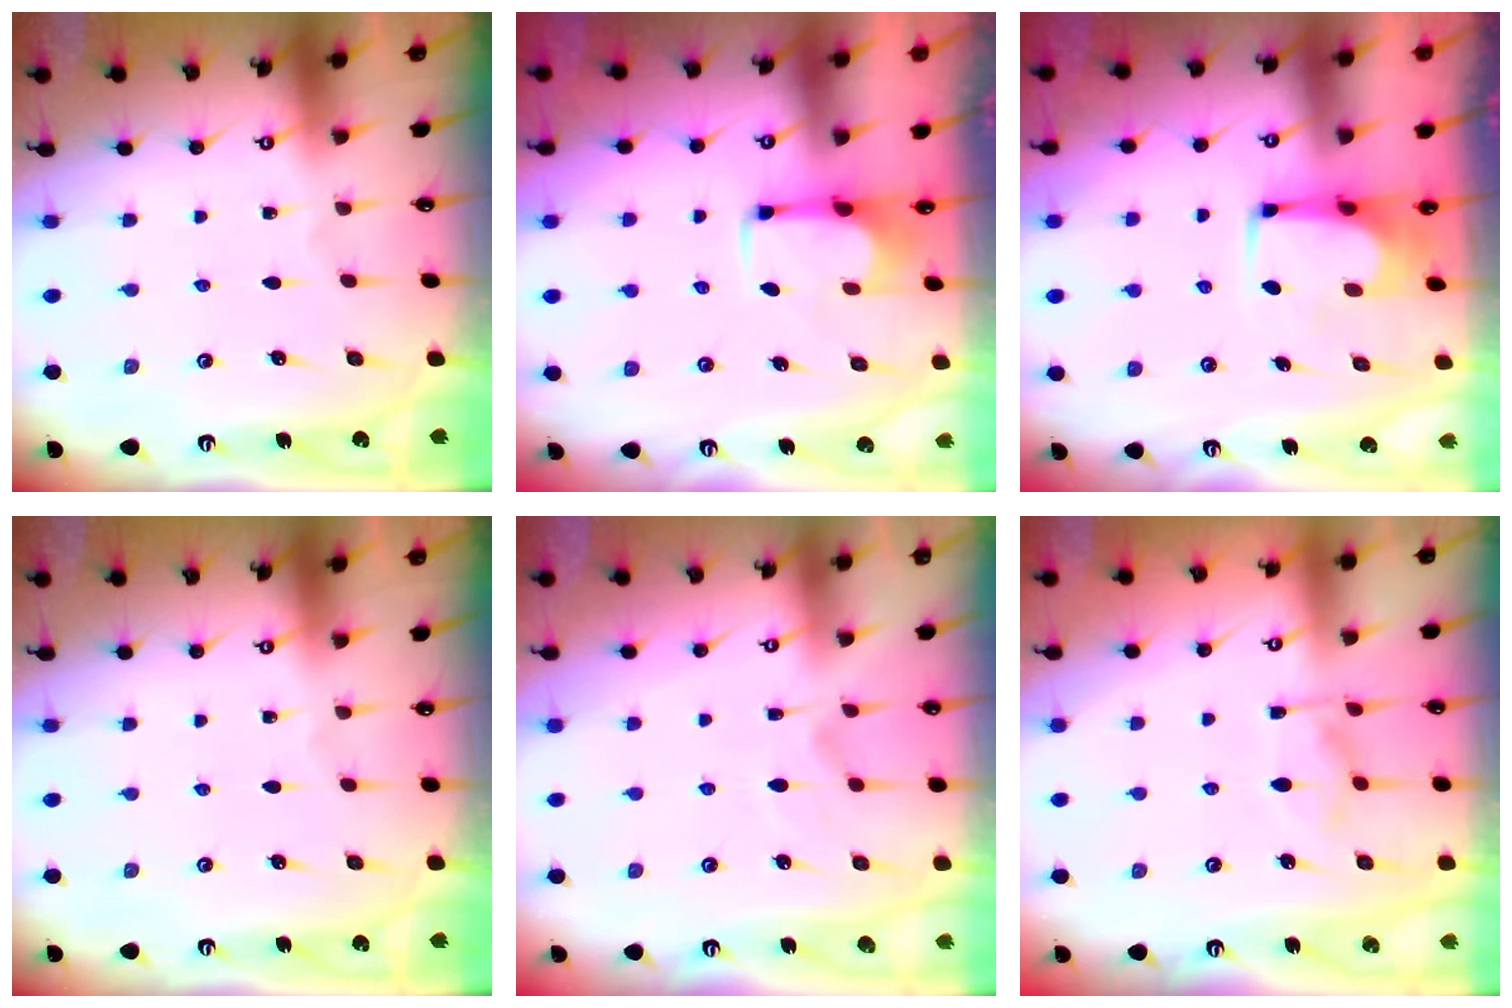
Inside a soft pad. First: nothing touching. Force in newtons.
{"total": 2.7, "press": 2.6, "slide": 0.9}
{"total": 1.4, "press": 1.4, "slide": 0.1}
{"total": 0.0}
{"total": 3.8, "press": 3.6, "slide": 1.2}
{"total": 4.8, "press": 4.7, "slide": 1.2}